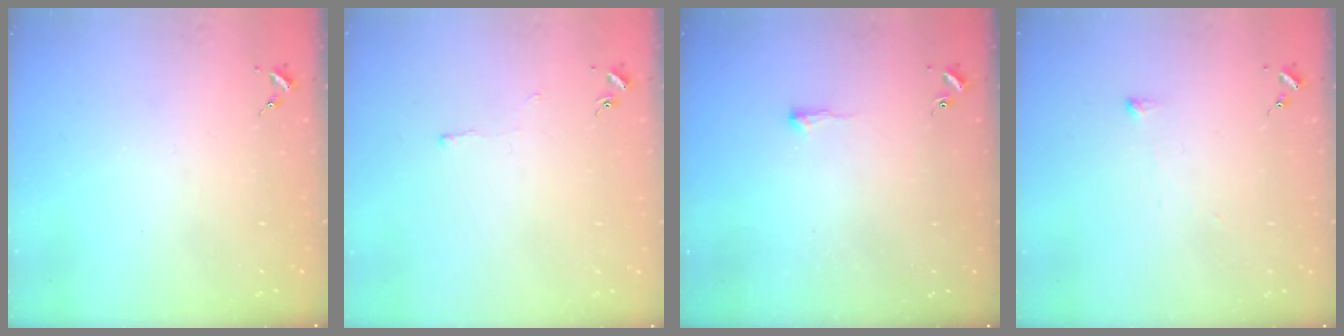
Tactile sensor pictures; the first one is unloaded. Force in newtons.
{"total": 2.3, "press": 2.3, "slide": 0.4}
{"total": 3.9, "press": 3.8, "slide": 0.7}
{"total": 2.7, "press": 2.6, "slide": 0.5}